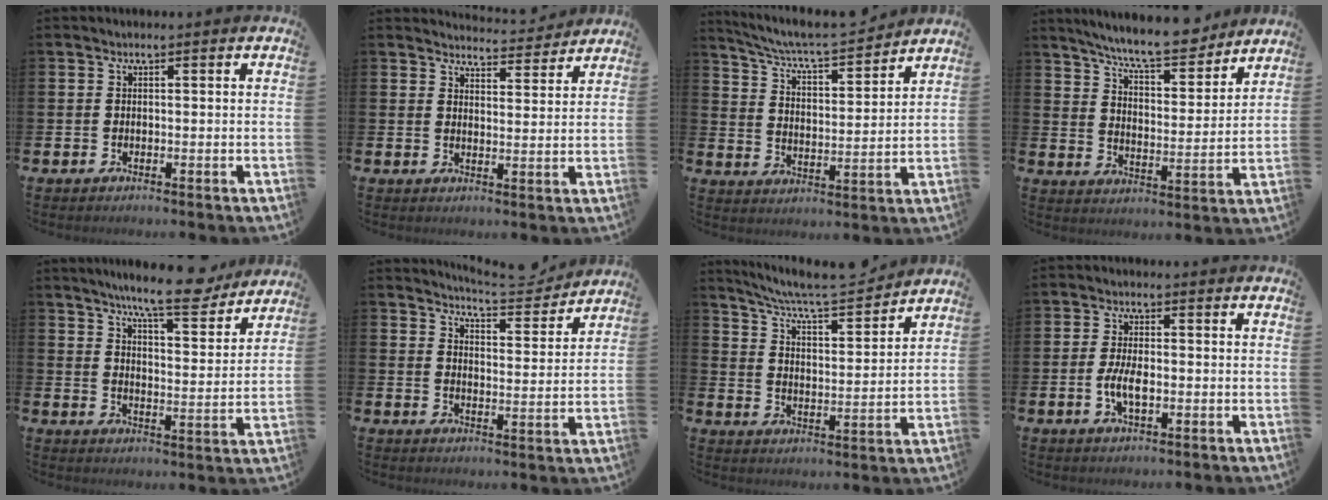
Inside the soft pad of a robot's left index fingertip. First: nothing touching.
{"total": 4.3, "force": [4.3, 0.4, 0.2], "torque": [-0.005, -0.034, 0.074]}
{"total": 6.8, "force": [6.6, 0.4, 1.9], "torque": [-0.068, -0.051, 0.111]}
{"total": 9.1, "force": [8.5, 1.0, 3.1], "torque": [-0.079, -0.053, 0.150]}
{"total": 9.7, "force": [8.7, 0.9, 4.1], "torque": [-0.084, -0.047, 0.152]}
{"total": 5.8, "force": [5.8, 0.4, 0.8], "torque": [-0.022, -0.040, 0.100]}
{"total": 7.8, "force": [7.4, 0.6, 2.5], "torque": [-0.080, -0.052, 0.128]}
{"total": 3.9, "force": [-0.7, 1.6, 3.5], "torque": [-0.066, 0.000, -0.016]}